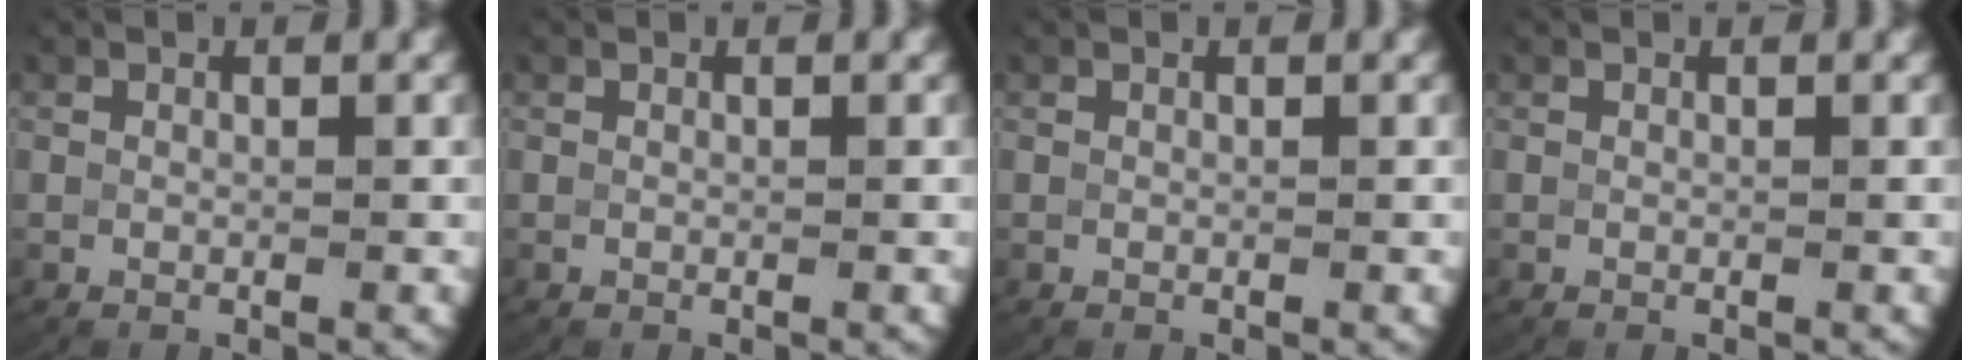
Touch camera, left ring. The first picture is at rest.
{"total": 0.0}
{"total": 0.0}
{"total": 0.0}